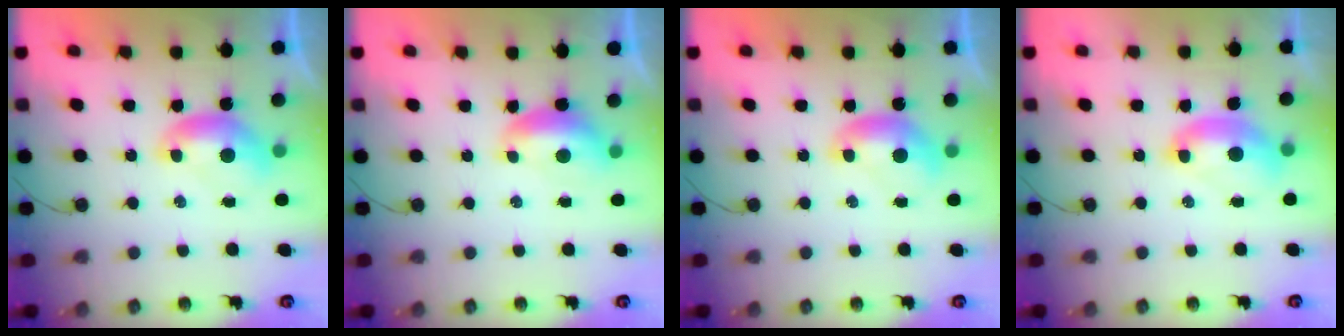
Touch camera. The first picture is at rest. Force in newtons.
{"total": 1.0, "press": 0.8, "slide": 0.6}
{"total": 0.0}
{"total": 3.1, "press": 3.0, "slide": 0.6}